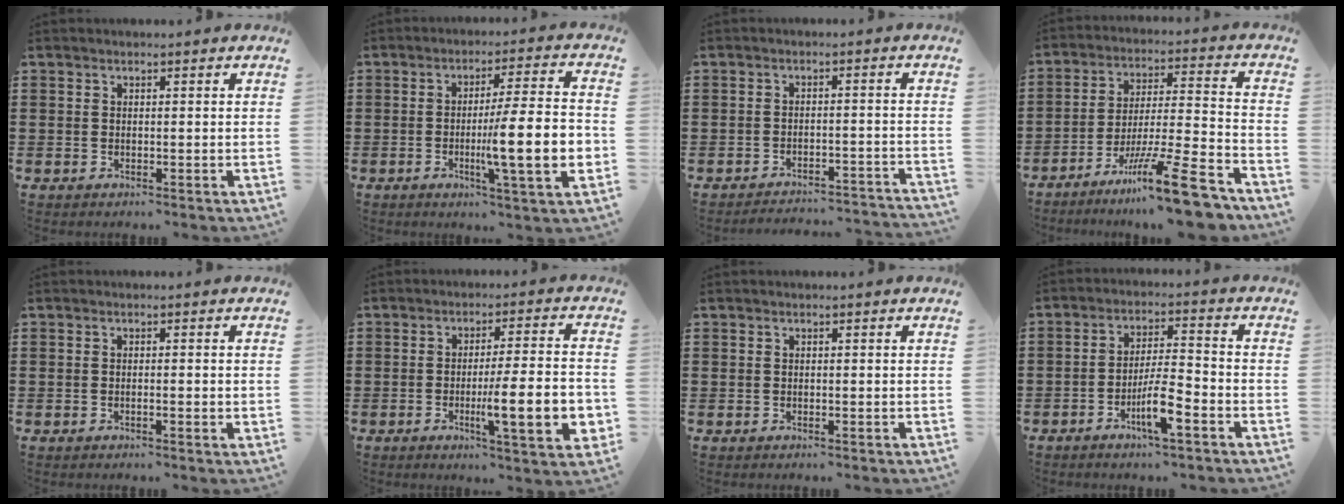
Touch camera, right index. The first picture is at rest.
{"total": 12.2, "force": [-2.5, 1.3, 11.9], "torque": [-0.189, -0.013, -0.048]}
{"total": 3.0, "force": [-3.0, 0.0, 0.4], "torque": [-0.011, -0.001, -0.064]}
{"total": 15.1, "force": [-11.1, 1.0, 10.2], "torque": [-0.154, 0.033, -0.194]}
{"total": 0.8, "force": [-0.3, 0.0, 0.8], "torque": [-0.014, -0.004, -0.005]}
{"total": 12.0, "force": [-2.8, 1.9, 11.5], "torque": [-0.184, -0.015, -0.052]}
{"total": 0.0}
{"total": 6.3, "force": [-3.4, 1.1, 5.1], "torque": [-0.106, -0.005, -0.067]}